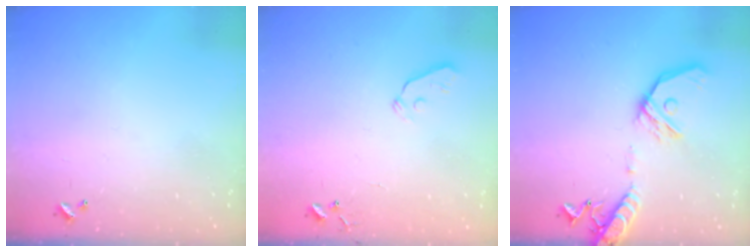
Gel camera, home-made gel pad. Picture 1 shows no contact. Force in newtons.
{"total": 3.2, "press": 3.1, "slide": 0.6}
{"total": 16.3, "press": 16.0, "slide": 3.2}